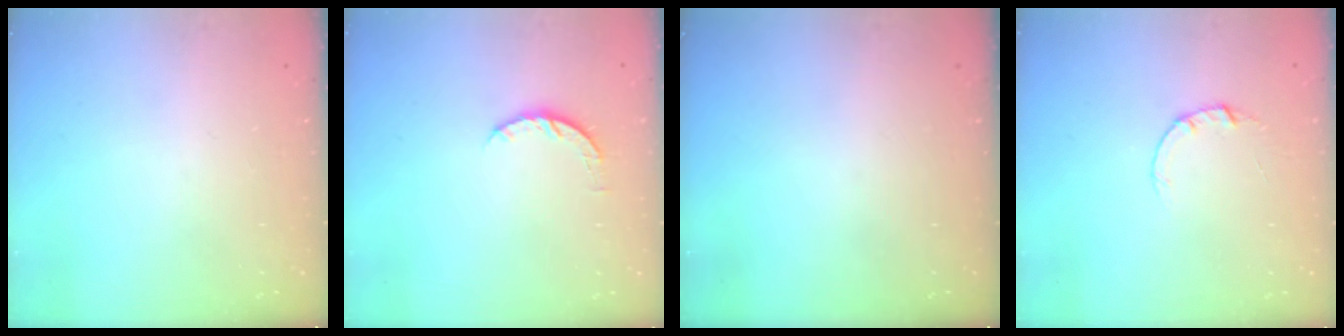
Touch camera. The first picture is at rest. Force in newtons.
{"total": 5.0, "press": 4.9, "slide": 0.7}
{"total": 0.0}
{"total": 2.0, "press": 2.0, "slide": 0.2}